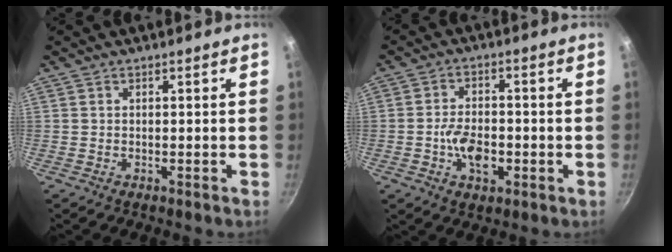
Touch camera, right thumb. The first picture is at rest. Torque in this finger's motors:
{"motor_torque": [0.95, 0.83, -0.15, -0.10, 0.01]}